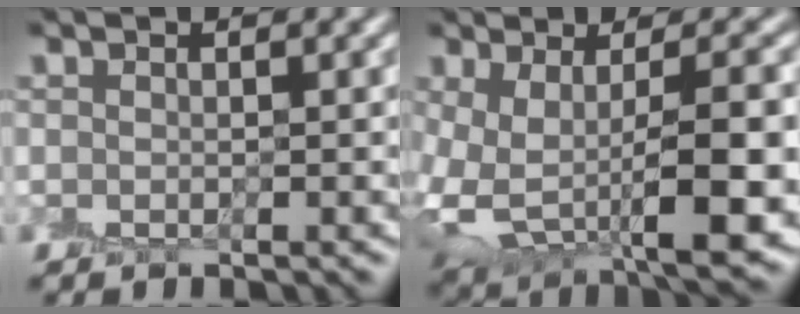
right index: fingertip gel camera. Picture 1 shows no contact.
{"total": 11.2, "force": [-1.4, 5.2, 9.8], "torque": [-0.183, -0.034, 0.000]}